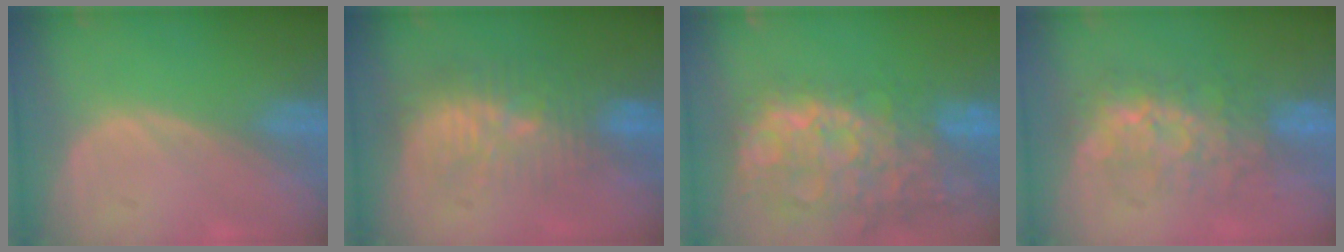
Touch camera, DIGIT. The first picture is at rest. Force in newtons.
{"total": 9.7, "press": 9.1, "slide": 3.6}
{"total": 15.0, "press": 12.2, "slide": 8.7}
{"total": 7.7, "press": 7.5, "slide": 1.6}